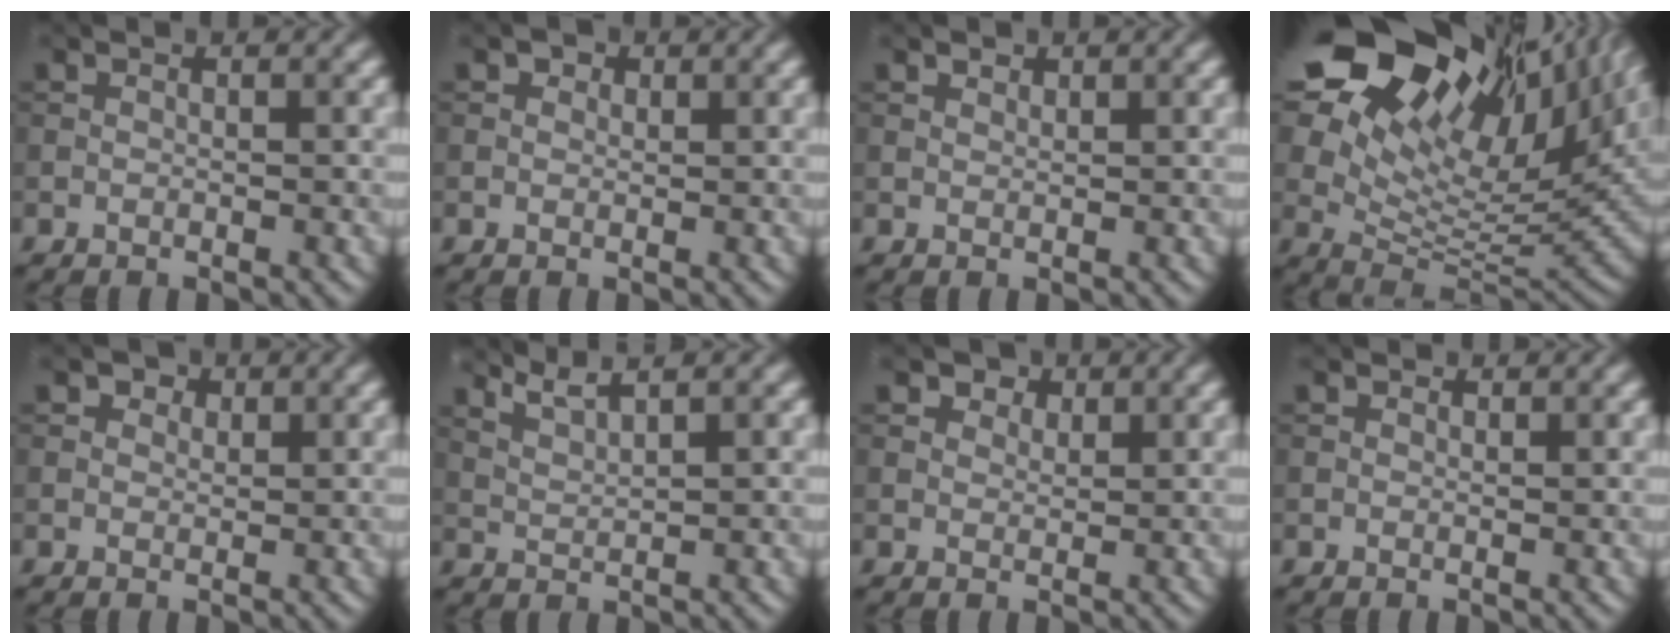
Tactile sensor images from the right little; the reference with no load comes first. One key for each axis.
{"total": 1.3, "fx": 0.8, "fy": 0.9, "fz": 0.6, "tx": -0.009, "ty": -0.001, "tz": 0.004}
{"total": 0.7, "fx": 0.6, "fy": 0.3, "fz": 0.1, "tx": -0.004, "ty": 0.000, "tz": 0.012}
{"total": 21.4, "fx": 11.5, "fy": 10.4, "fz": 14.7, "tx": -0.242, "ty": 0.042, "tz": 0.192}
{"total": 2.0, "fx": 1.2, "fy": 1.3, "fz": 0.8, "tx": -0.010, "ty": -0.004, "tz": 0.013}
{"total": 2.8, "fx": 2.3, "fy": 0.4, "fz": 1.5, "tx": -0.028, "ty": 0.007, "tz": 0.044}
{"total": 2.8, "fx": 2.0, "fy": 1.7, "fz": 1.1, "tx": -0.024, "ty": -0.010, "tz": 0.033}
{"total": 0.6, "fx": 0.5, "fy": 0.3, "fz": 0.1, "tx": 0.001, "ty": -0.002, "tz": 0.007}